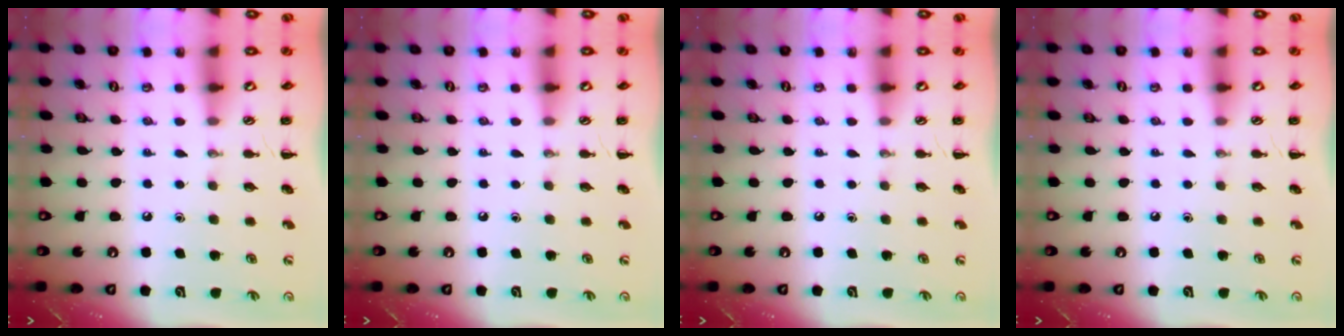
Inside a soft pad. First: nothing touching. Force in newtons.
{"total": 0.0}
{"total": 0.0}
{"total": 0.0}